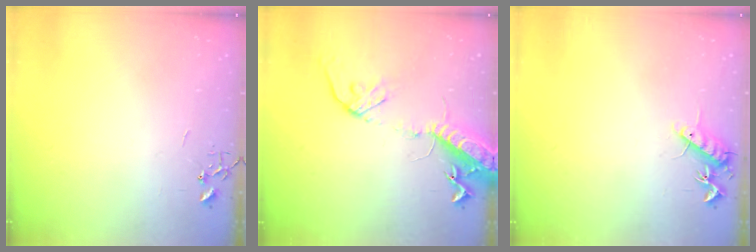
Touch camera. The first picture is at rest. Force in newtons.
{"total": 16.2, "press": 15.8, "slide": 3.6}
{"total": 10.1, "press": 10.0, "slide": 0.8}